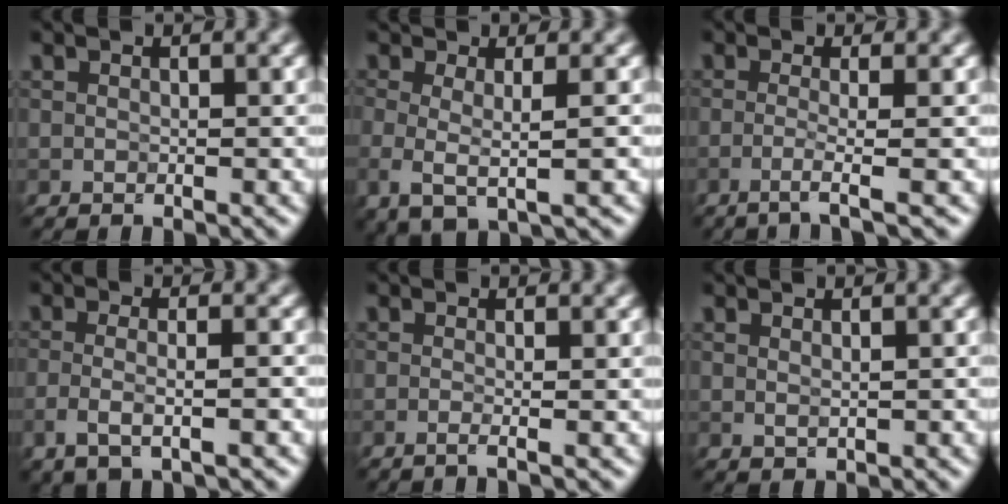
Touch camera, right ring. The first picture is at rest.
{"total": 3.2, "force": [-0.3, 1.0, 3.0], "torque": [-0.061, -0.011, -0.007]}
{"total": 2.5, "force": [-0.9, 0.4, 2.3], "torque": [-0.035, 0.000, -0.035]}
{"total": 3.6, "force": [-1.2, 1.2, 3.2], "torque": [-0.057, -0.004, -0.025]}
{"total": 1.4, "force": [-0.3, 0.5, 1.3], "torque": [-0.011, -0.007, -0.020]}
{"total": 0.9, "force": [0.1, 0.5, 0.7], "torque": [-0.016, -0.003, 0.004]}